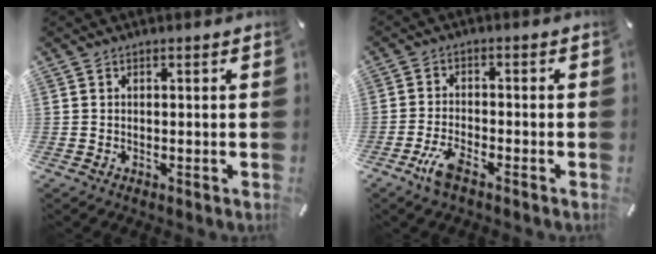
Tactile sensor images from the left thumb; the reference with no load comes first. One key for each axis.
{"total": 5.3, "fx": -3.4, "fy": 1.6, "fz": 3.8, "tx": -0.091, "ty": 0.003, "tz": -0.066}